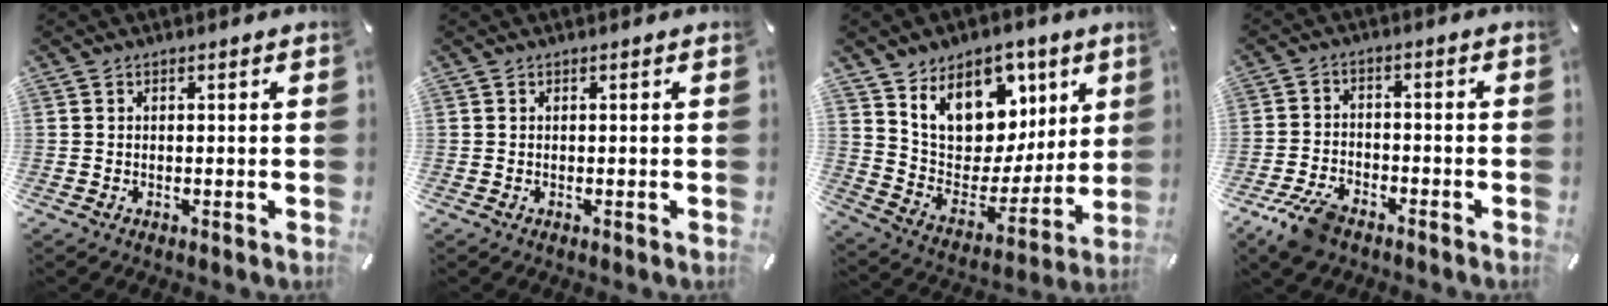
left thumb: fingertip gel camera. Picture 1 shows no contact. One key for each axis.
{"total": 0.0}
{"total": 14.7, "fx": 8.2, "fy": 11.0, "fz": 5.3, "tx": -0.081, "ty": -0.068, "tz": 0.153}
{"total": 7.6, "fx": -5.2, "fy": 3.8, "fz": 4.1, "tx": -0.089, "ty": 0.021, "tz": -0.097}